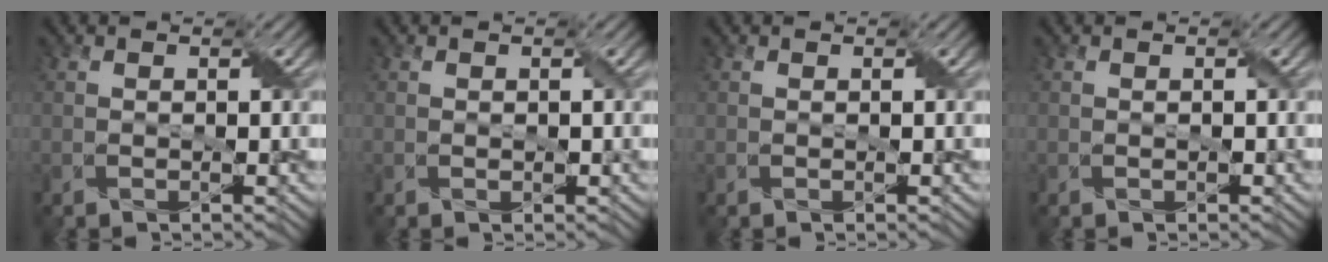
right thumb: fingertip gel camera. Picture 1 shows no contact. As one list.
[{"total": 0.5, "force": [0.0, 0.4, 0.3], "torque": [-0.005, -0.001, 0.002]}, {"total": 0.0}, {"total": 0.0}]